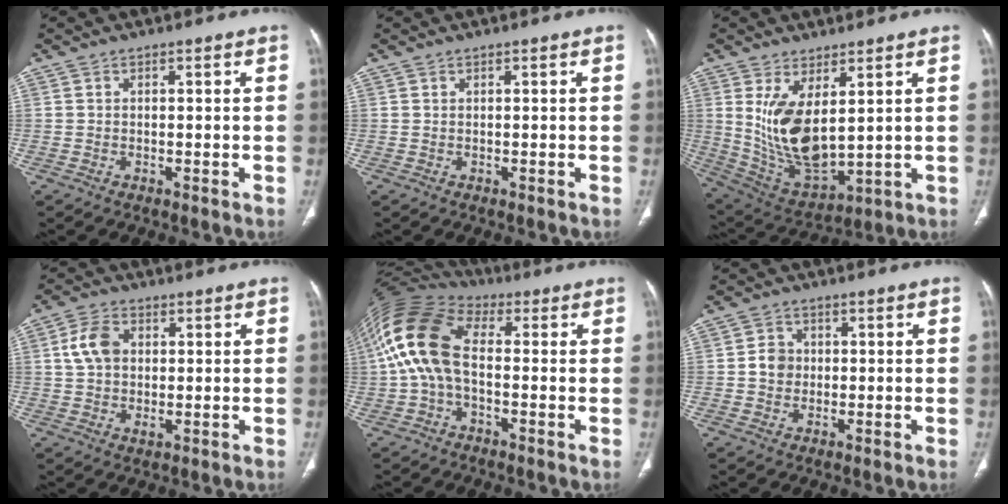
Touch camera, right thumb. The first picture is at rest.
{"total": 0.0}
{"total": 13.5, "force": [3.2, 6.2, 11.5], "torque": [-0.213, -0.028, 0.090]}
{"total": 7.3, "force": [1.5, 5.0, 5.1], "torque": [-0.090, 0.000, 0.026]}
{"total": 14.5, "force": [0.0, 8.4, 11.8], "torque": [-0.248, 0.038, -0.012]}
{"total": 3.7, "force": [0.0, 3.3, 1.6], "torque": [-0.015, 0.007, -0.005]}